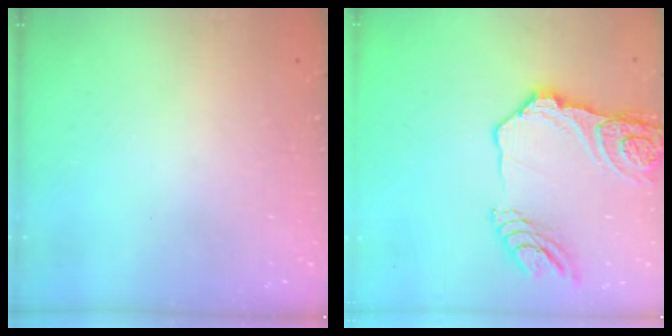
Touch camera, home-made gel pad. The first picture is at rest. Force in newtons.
{"total": 18.3, "press": 18.2, "slide": 1.9}